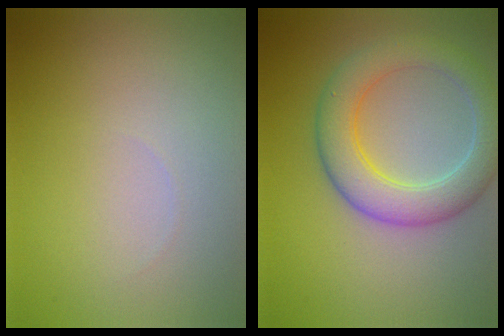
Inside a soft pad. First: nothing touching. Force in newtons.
{"total": 5.7, "press": 5.7, "slide": 0.6}